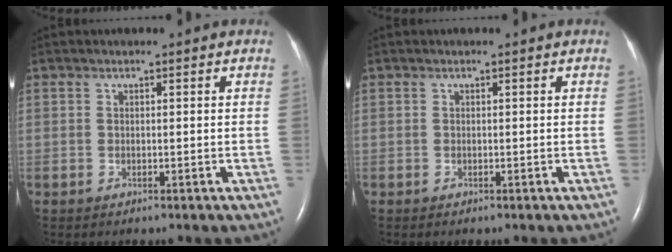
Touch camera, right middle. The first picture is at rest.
{"total": 0.0}